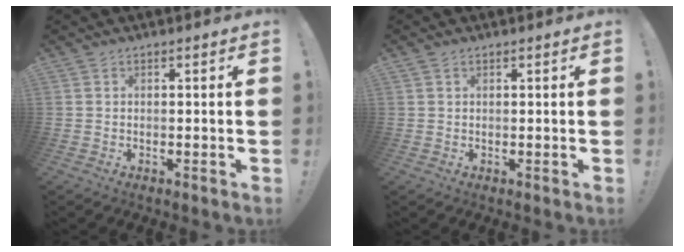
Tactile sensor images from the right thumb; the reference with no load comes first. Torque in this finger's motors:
{"motor_torque": [0.01, -0.13, -0.28, 0.17, 0.07]}